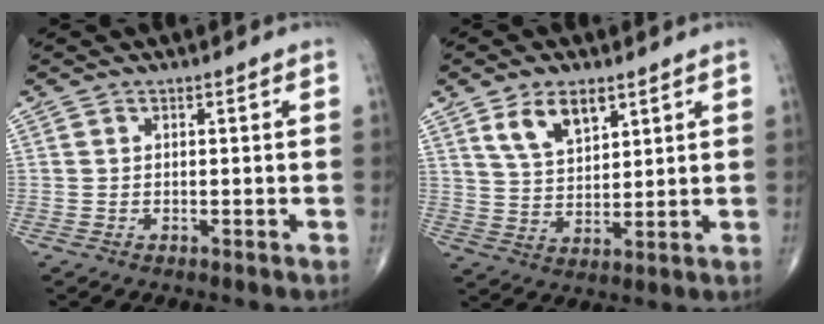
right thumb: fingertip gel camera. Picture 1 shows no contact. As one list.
[{"total": 8.0, "force": [4.5, 4.1, 5.1], "torque": [-0.073, -0.027, 0.087]}]